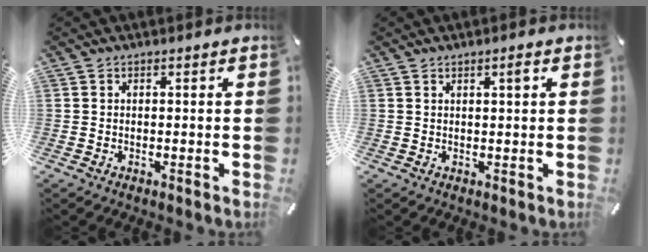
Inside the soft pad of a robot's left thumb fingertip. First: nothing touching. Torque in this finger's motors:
{"motor_torque": [-0.10, -0.05, 0.05, 0.13, 0.00]}